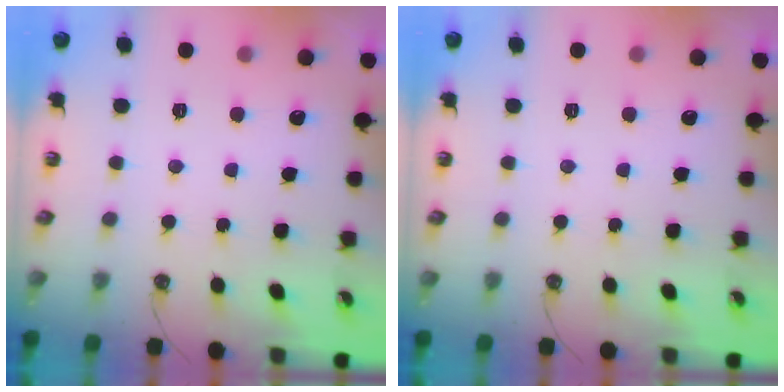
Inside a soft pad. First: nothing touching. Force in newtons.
{"total": 0.0}